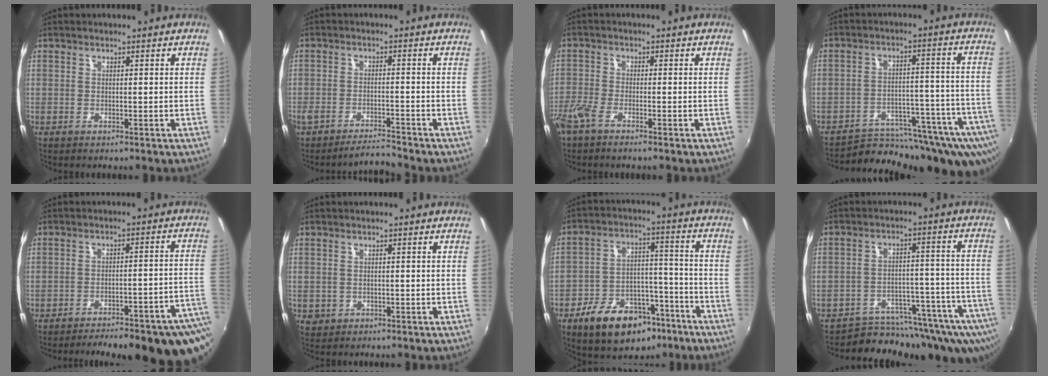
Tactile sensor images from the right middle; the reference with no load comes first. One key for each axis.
{"total": 4.2, "fx": -4.1, "fy": -0.1, "fz": 0.7, "tx": -0.032, "ty": -0.003, "tz": -0.076}
{"total": 4.1, "fx": -3.0, "fy": 0.7, "fz": 2.6, "tx": -0.071, "ty": -0.009, "tz": -0.064}
{"total": 26.0, "fx": -21.6, "fy": 8.4, "fz": 11.8, "tx": -0.141, "ty": -0.007, "tz": -0.269}
{"total": 22.7, "fx": -19.1, "fy": 4.3, "fz": 11.5, "tx": -0.132, "ty": -0.011, "tz": -0.226}
{"total": 2.2, "fx": -0.4, "fy": 2.0, "fz": 0.7, "tx": -0.014, "ty": -0.004, "tz": -0.004}
{"total": 17.0, "fx": -10.5, "fy": 9.7, "fz": 9.2, "tx": -0.178, "ty": 0.020, "tz": -0.146}
{"total": 21.6, "fx": -17.5, "fy": 8.4, "fz": 9.4, "tx": -0.121, "ty": -0.001, "tz": -0.217}